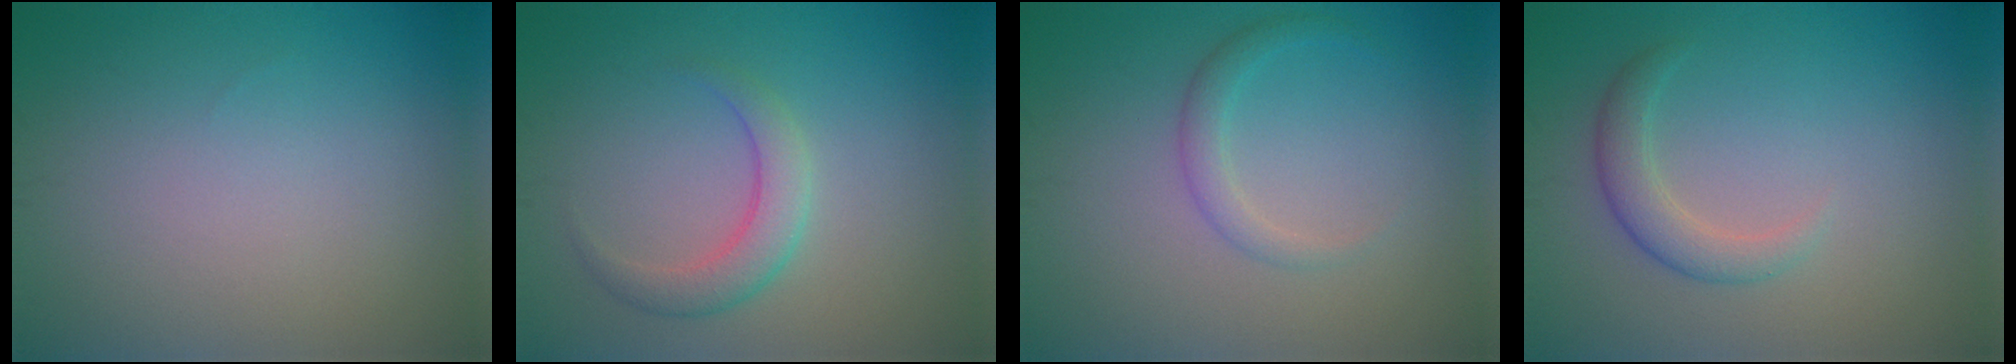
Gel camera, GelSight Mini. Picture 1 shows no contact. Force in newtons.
{"total": 2.8, "press": 2.8, "slide": 0.1}
{"total": 1.8, "press": 1.8, "slide": 0.1}
{"total": 2.4, "press": 2.4, "slide": 0.1}